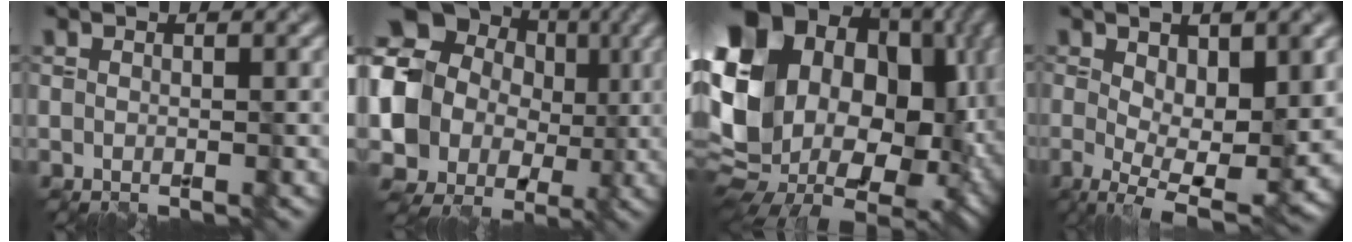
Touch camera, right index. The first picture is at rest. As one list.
[{"total": 10.8, "force": [1.7, 9.5, 4.9], "torque": [-0.116, -0.003, -0.001]}, {"total": 22.0, "force": [2.3, 16.0, 14.9], "torque": [-0.298, -0.024, 0.080]}, {"total": 10.5, "force": [-0.6, 4.7, 9.3], "torque": [-0.157, -0.021, -0.004]}]